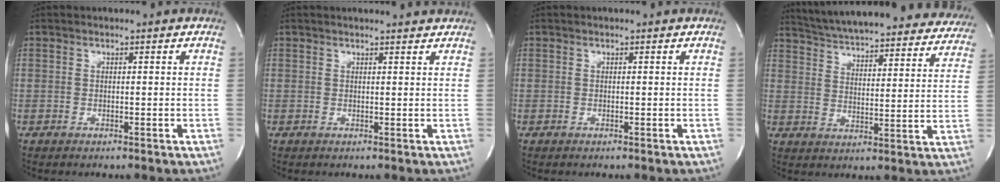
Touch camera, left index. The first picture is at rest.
{"total": 1.8, "force": [1.7, -0.2, 0.3], "torque": [-0.007, -0.011, 0.009]}
{"total": 0.0}
{"total": 31.3, "force": [28.7, 6.0, 10.9], "torque": [-0.182, -0.050, 0.358]}